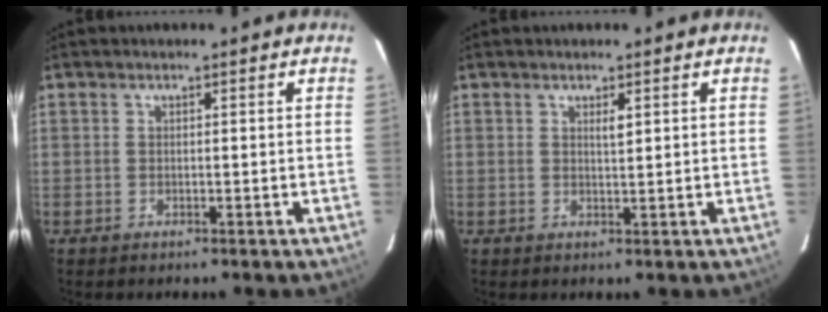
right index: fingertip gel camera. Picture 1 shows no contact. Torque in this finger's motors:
{"motor_torque": [0.11, 0.07, -0.01, 0.01]}